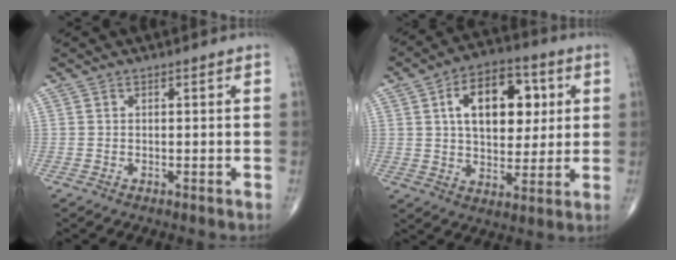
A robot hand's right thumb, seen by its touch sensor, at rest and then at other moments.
{"total": 16.1, "force": [4.2, 9.5, 12.3], "torque": [-0.150, 0.002, 0.065]}